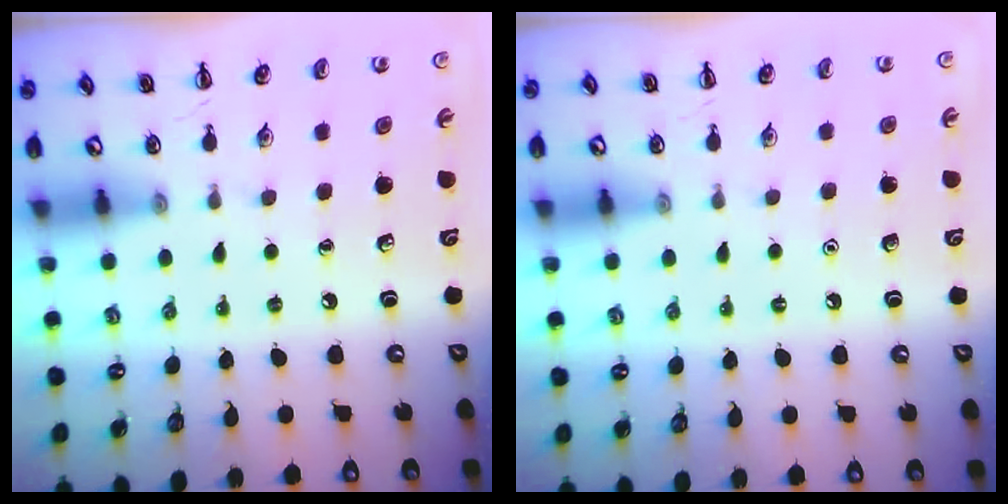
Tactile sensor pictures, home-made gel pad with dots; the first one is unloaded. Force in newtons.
{"total": 1.6, "press": 1.6, "slide": 0.1}